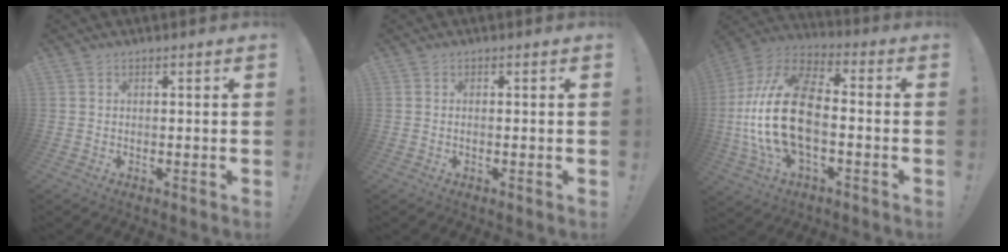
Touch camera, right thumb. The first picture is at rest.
{"total": 0.5, "force": [-0.3, 0.1, 0.4], "torque": [-0.008, 0.001, -0.006]}
{"total": 22.7, "force": [-2.6, 12.3, 18.9], "torque": [-0.378, 0.021, -0.039]}